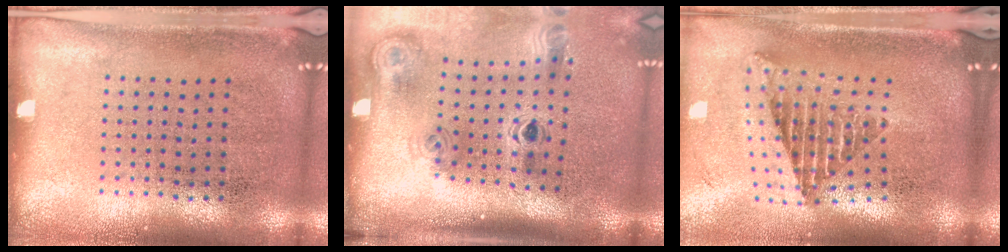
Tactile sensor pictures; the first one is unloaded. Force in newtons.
{"total": 2.1, "press": 1.4, "slide": 1.6}
{"total": 2.5, "press": 1.7, "slide": 1.8}